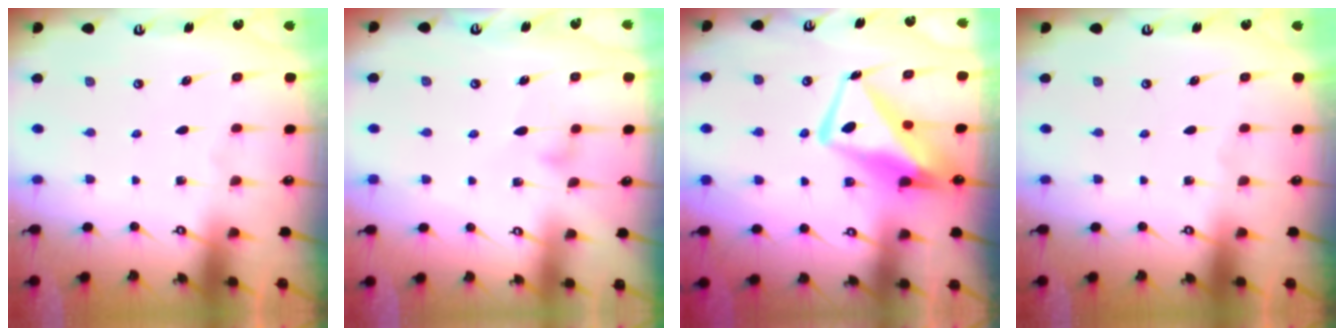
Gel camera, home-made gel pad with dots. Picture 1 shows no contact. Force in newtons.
{"total": 7.8, "press": 7.8, "slide": 0.5}
{"total": 11.9, "press": 11.8, "slide": 1.3}
{"total": 0.0}